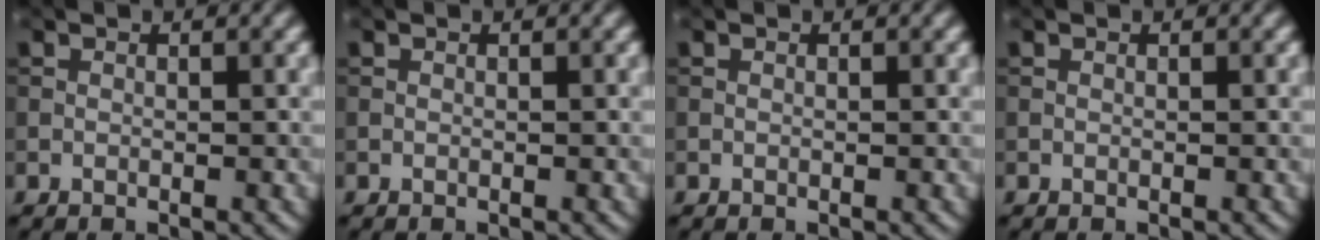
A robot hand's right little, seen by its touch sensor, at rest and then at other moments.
{"total": 0.0}
{"total": 0.0}
{"total": 0.0}